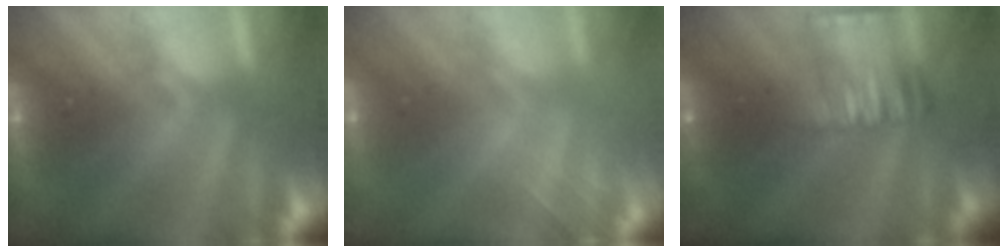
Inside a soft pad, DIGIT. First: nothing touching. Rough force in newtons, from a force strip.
{"total": 2.0}
{"total": 7.1}